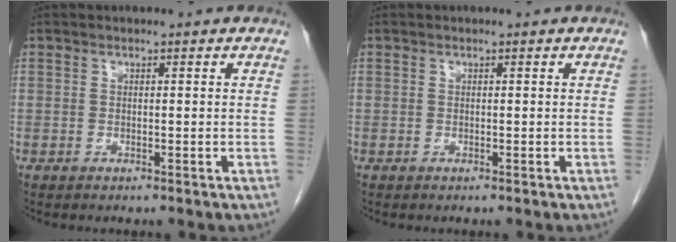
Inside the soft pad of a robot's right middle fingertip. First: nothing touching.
{"total": 0.0}